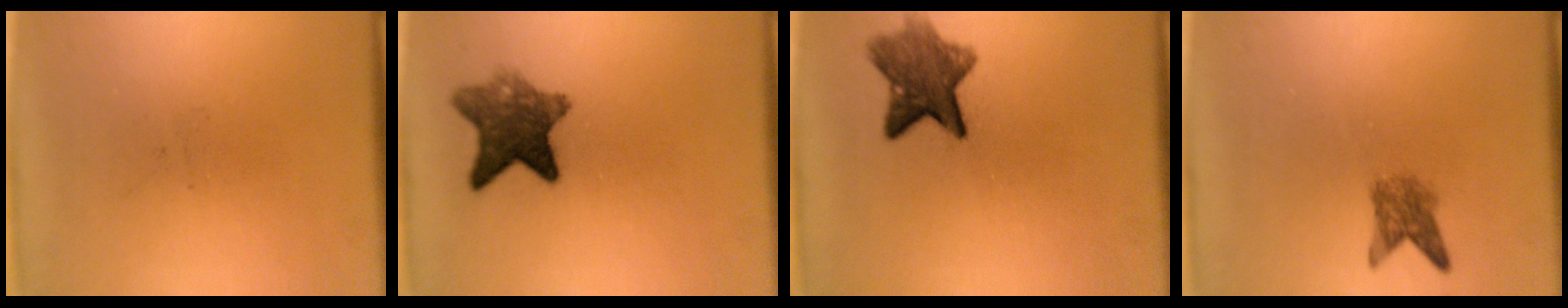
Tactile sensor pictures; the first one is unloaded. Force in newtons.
{"total": 7.9}
{"total": 7.2}
{"total": 2.9}